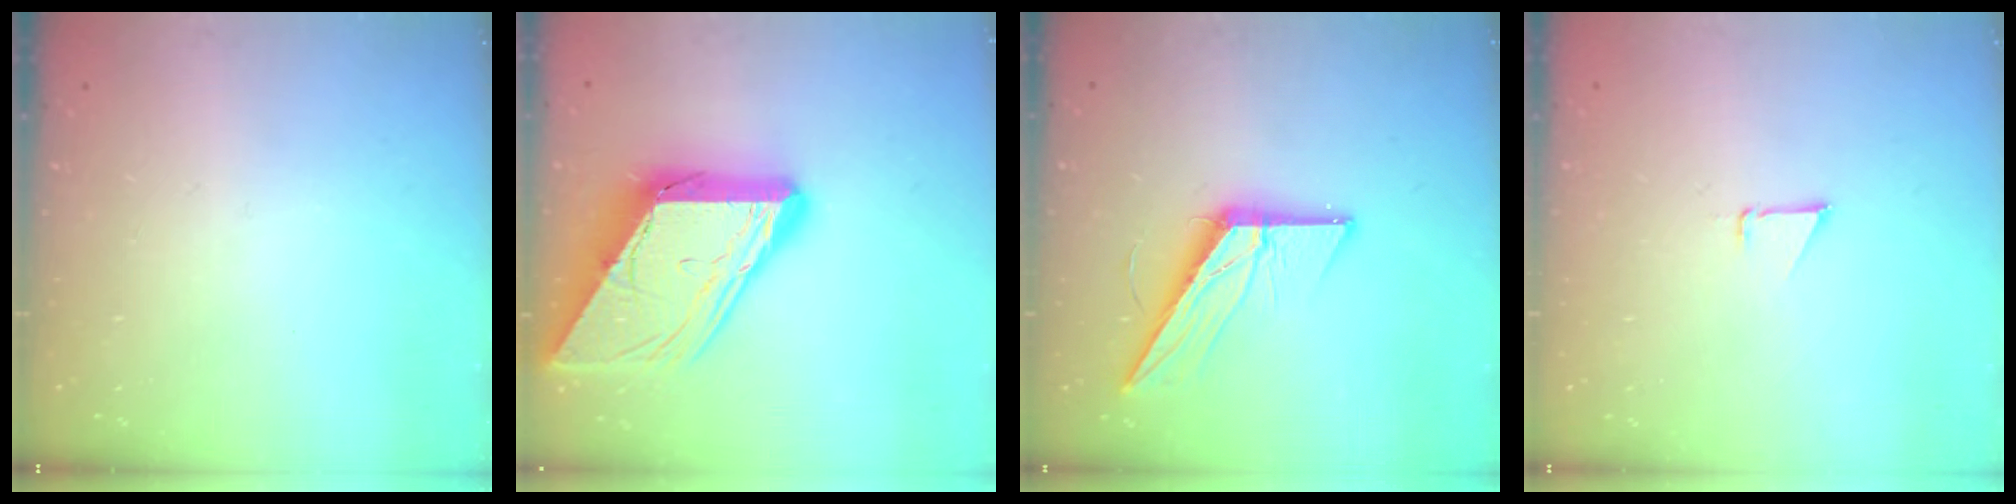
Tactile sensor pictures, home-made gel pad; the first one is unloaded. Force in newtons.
{"total": 17.5, "press": 17.4, "slide": 1.7}
{"total": 13.9, "press": 13.9, "slide": 0.5}
{"total": 0.8, "press": 0.8, "slide": 0.1}